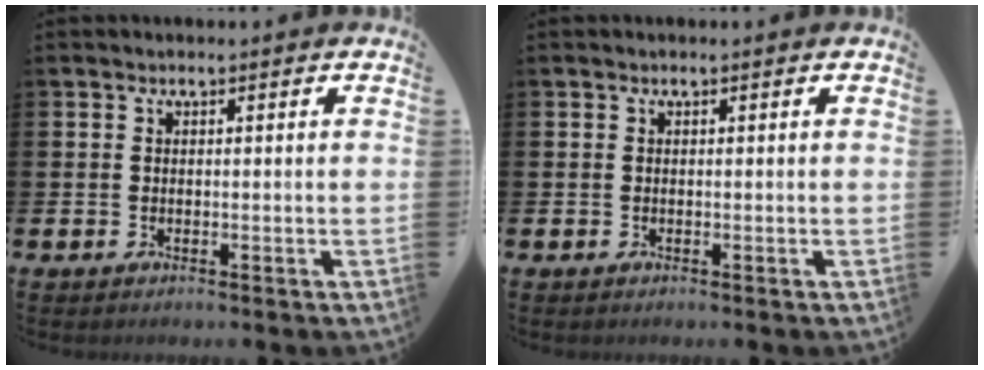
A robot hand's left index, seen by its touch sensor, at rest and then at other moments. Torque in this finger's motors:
{"motor_torque": [-0.01, 0.01, 0.00, -0.01]}